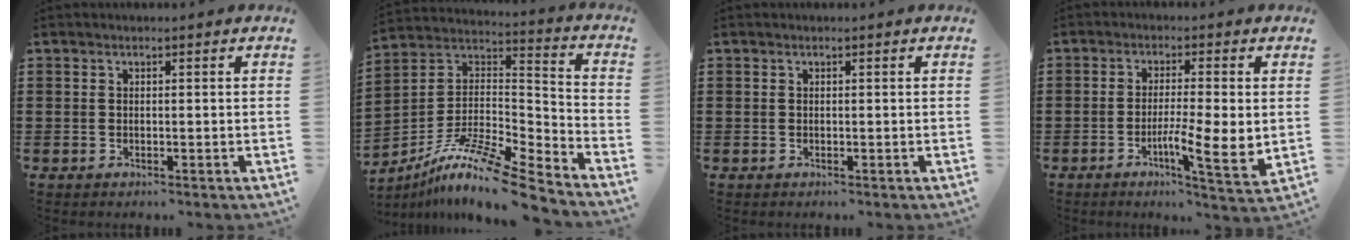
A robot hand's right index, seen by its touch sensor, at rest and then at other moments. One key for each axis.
{"total": 12.2, "fx": -9.6, "fy": 1.3, "fz": 7.4, "tx": -0.136, "ty": 0.011, "tz": -0.187}
{"total": 0.0}
{"total": 7.4, "fx": -1.4, "fy": 1.1, "fz": 7.2, "tx": -0.114, "ty": -0.012, "tz": -0.021}